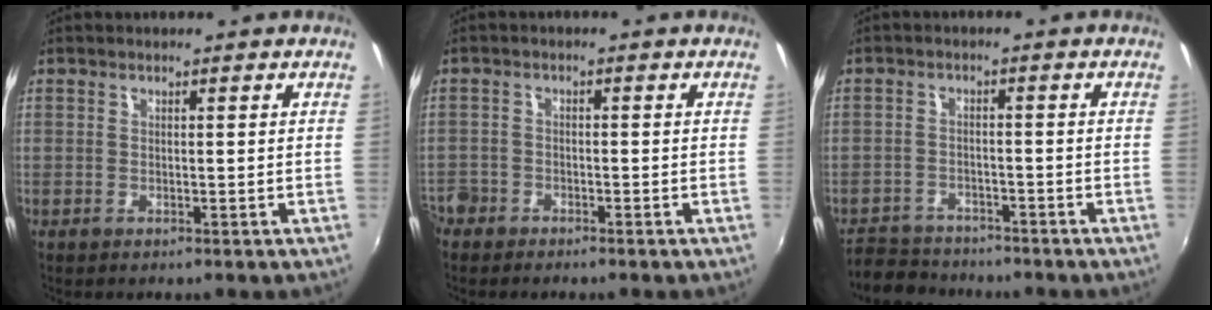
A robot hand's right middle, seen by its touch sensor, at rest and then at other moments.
{"total": 5.0, "force": [-3.7, 3.2, 1.0], "torque": [-0.044, -0.005, -0.074]}
{"total": 7.8, "force": [-7.0, 3.2, 1.4], "torque": [-0.052, 0.003, -0.119]}